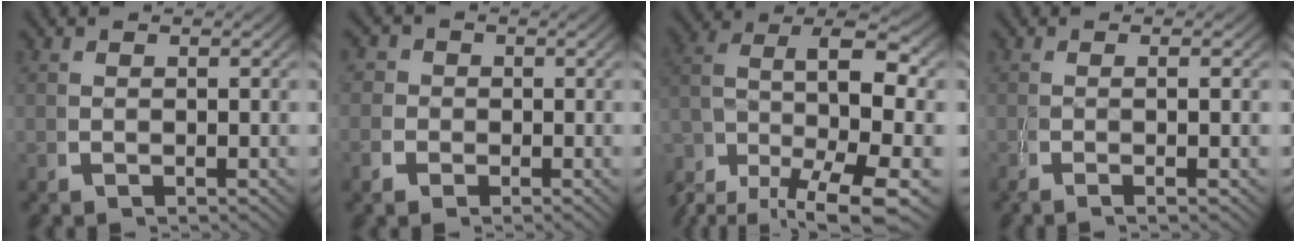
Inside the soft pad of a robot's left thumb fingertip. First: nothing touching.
{"total": 2.6, "force": [-0.3, 2.4, 0.8], "torque": [-0.012, -0.004, -0.014]}
{"total": 12.7, "force": [-0.5, 8.2, 9.6], "torque": [-0.202, -0.048, 0.006]}
{"total": 2.1, "force": [-0.2, -0.3, 2.0], "torque": [-0.043, 0.001, -0.007]}